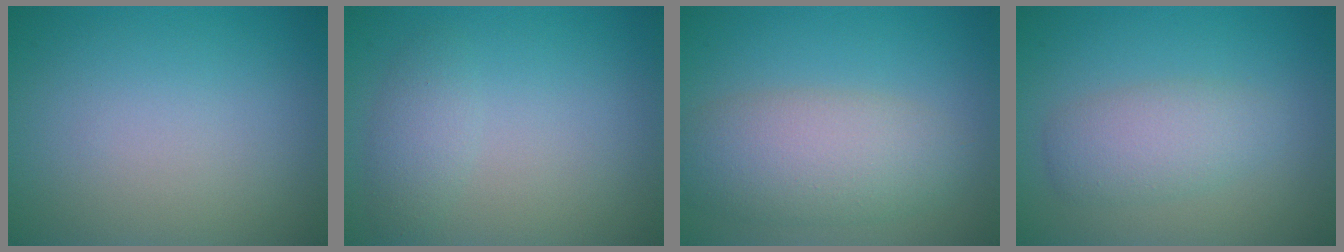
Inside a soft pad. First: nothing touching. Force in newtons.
{"total": 1.7, "press": 1.7, "slide": 0.1}
{"total": 5.6, "press": 5.6, "slide": 0.3}
{"total": 3.2, "press": 3.2, "slide": 0.1}